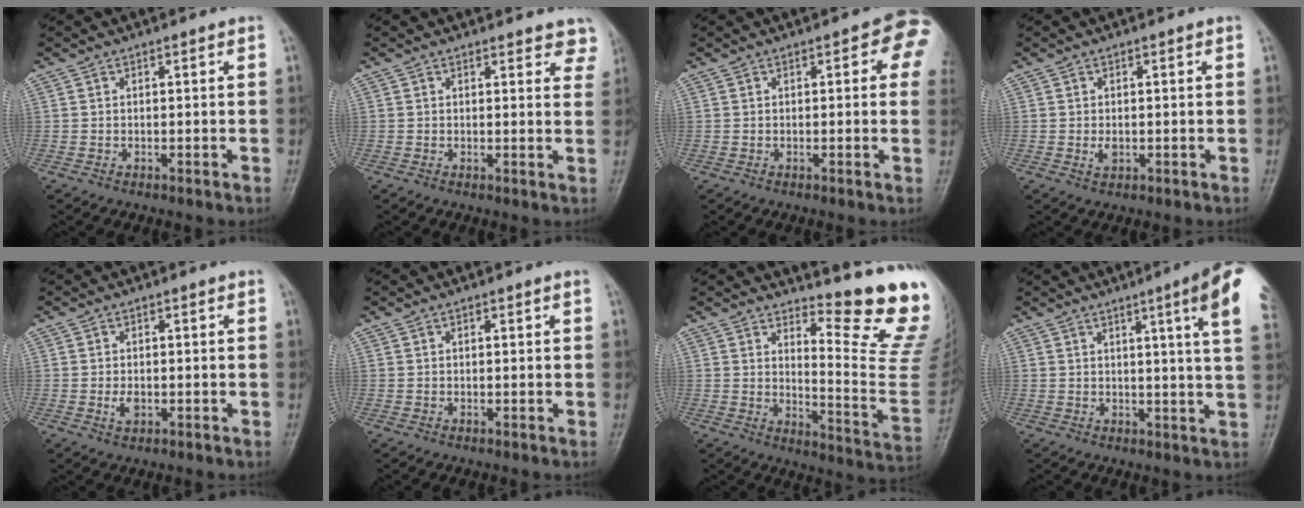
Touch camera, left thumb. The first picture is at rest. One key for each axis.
{"total": 5.2, "fx": 4.6, "fy": 2.1, "fz": 0.9, "tx": 0.030, "ty": -0.023, "tz": 0.031}
{"total": 6.4, "fx": 1.8, "fy": 2.8, "fz": 5.5, "tx": -0.030, "ty": 0.001, "tz": 0.009}
{"total": 2.3, "fx": -0.1, "fy": 1.6, "fz": 1.6, "tx": -0.022, "ty": -0.004, "tz": 0.001}
{"total": 2.3, "fx": -0.4, "fy": 1.5, "fz": 1.7, "tx": -0.026, "ty": -0.001, "tz": -0.008}
{"total": 0.6, "fx": 0.3, "fy": 0.3, "fz": 0.5, "tx": -0.006, "ty": 0.000, "tz": 0.003}
{"total": 16.0, "fx": 12.1, "fy": 2.2, "fz": 10.2, "tx": -0.107, "ty": -0.152, "tz": 0.161}
{"total": 11.7, "fx": 5.4, "fy": 0.2, "fz": 10.4, "tx": -0.131, "ty": -0.020, "tz": 0.051}